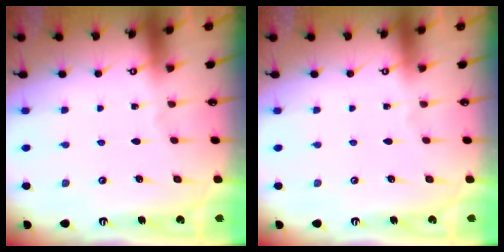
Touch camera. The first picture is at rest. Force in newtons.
{"total": 0.0}